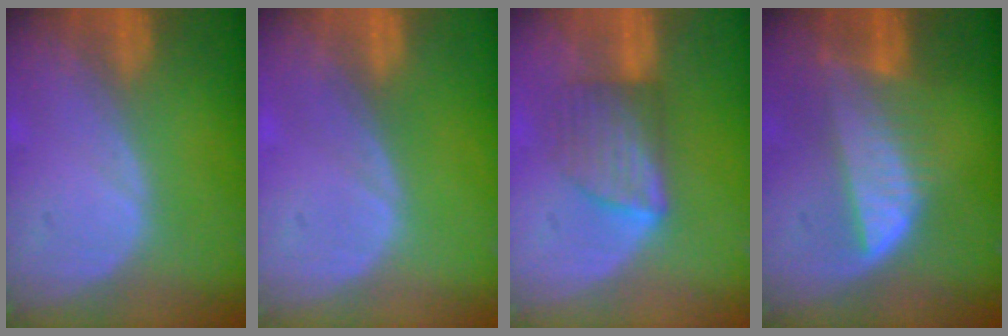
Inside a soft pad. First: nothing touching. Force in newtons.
{"total": 0.0}
{"total": 5.9, "press": 5.7, "slide": 1.5}
{"total": 7.3, "press": 6.9, "slide": 2.6}